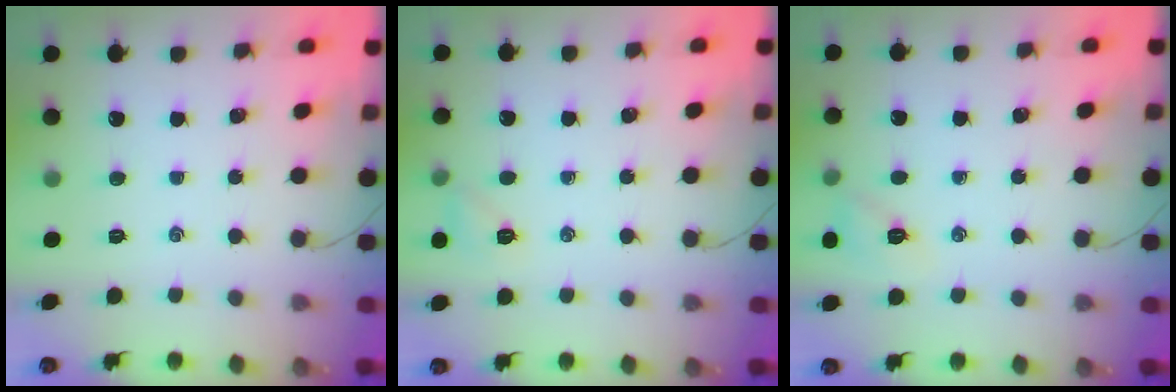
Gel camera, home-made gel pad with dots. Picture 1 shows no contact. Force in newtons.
{"total": 6.2, "press": 6.0, "slide": 1.3}
{"total": 6.8, "press": 6.6, "slide": 1.6}